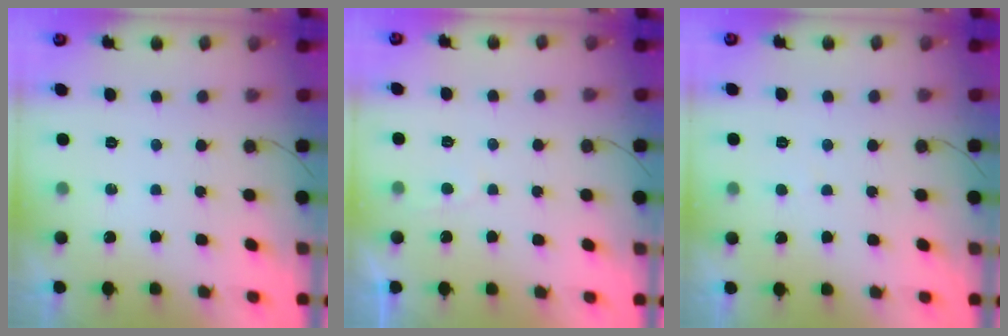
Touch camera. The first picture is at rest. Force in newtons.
{"total": 1.4, "press": 1.4, "slide": 0.2}
{"total": 1.7, "press": 1.7, "slide": 0.2}